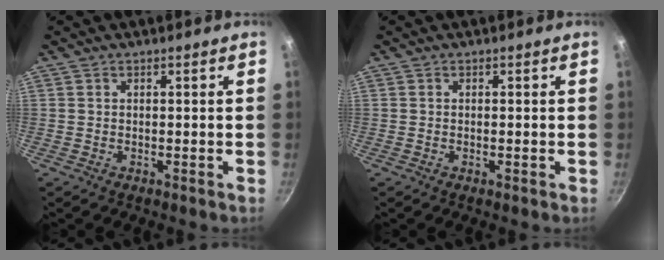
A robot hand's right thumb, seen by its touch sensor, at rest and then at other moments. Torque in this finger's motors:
{"motor_torque": [-0.09, 0.14, -0.42, 0.12, 0.02]}